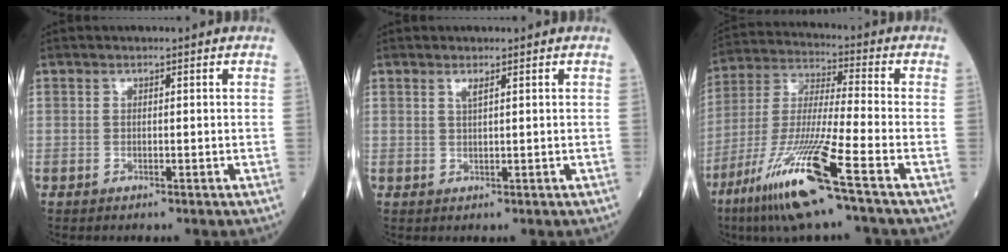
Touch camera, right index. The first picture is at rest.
{"total": 1.1, "force": [0.6, -0.1, 0.9], "torque": [-0.021, -0.004, 0.012]}
{"total": 16.0, "force": [-8.9, -0.7, 13.3], "torque": [-0.288, -0.044, -0.172]}